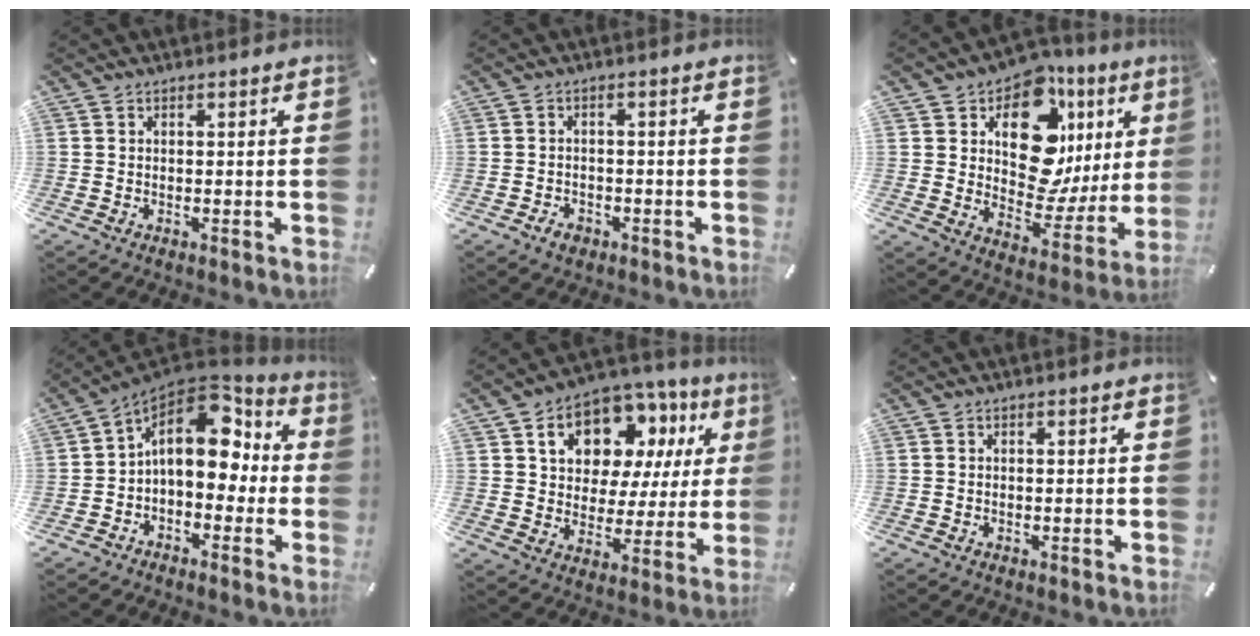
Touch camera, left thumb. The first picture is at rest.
{"total": 2.8, "force": [-1.7, 1.9, 1.1], "torque": [-0.028, 0.005, -0.036]}
{"total": 16.5, "force": [7.3, 10.4, 10.6], "torque": [-0.148, -0.071, 0.127]}
{"total": 14.5, "force": [3.0, 9.8, 10.3], "torque": [-0.154, -0.016, 0.048]}
{"total": 13.4, "force": [7.3, 9.8, 5.7], "torque": [-0.104, -0.042, 0.135]}
{"total": 0.0}